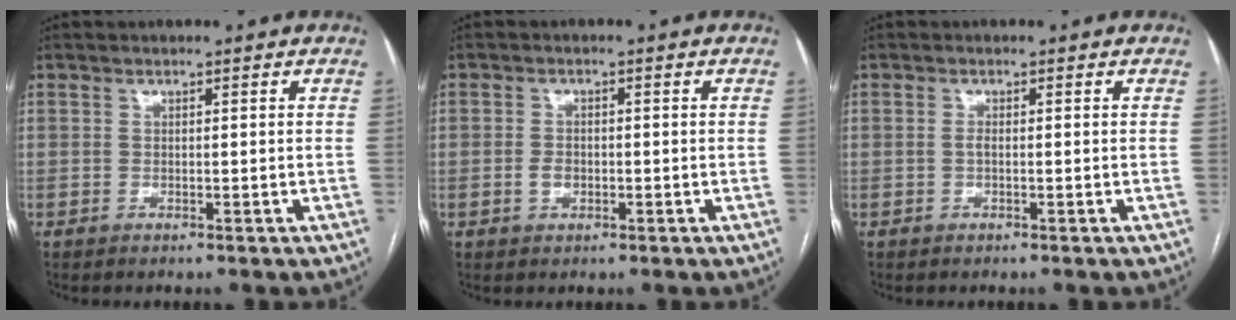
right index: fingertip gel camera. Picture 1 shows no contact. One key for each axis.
{"total": 2.2, "fx": -0.6, "fy": 1.5, "fz": 1.5, "tx": -0.029, "ty": 0.004, "tz": -0.010}
{"total": 0.7, "fx": -0.2, "fy": 0.2, "fz": 0.7, "tx": -0.016, "ty": 0.000, "tz": -0.003}